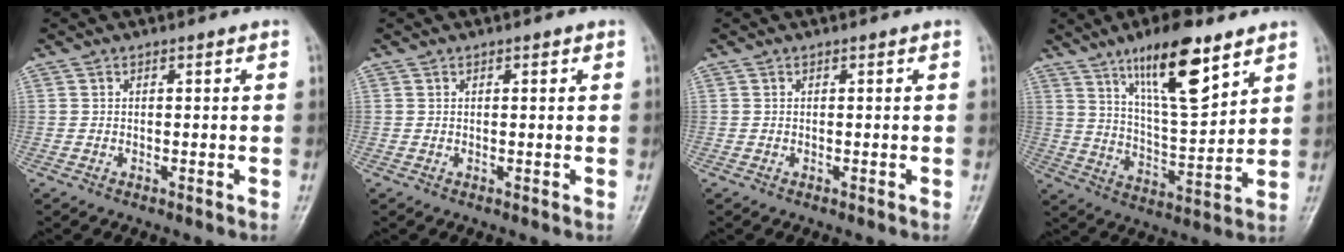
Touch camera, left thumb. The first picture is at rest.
{"total": 0.6, "force": [0.2, 0.3, 0.5], "torque": [-0.007, 0.000, 0.003]}
{"total": 0.0}
{"total": 15.4, "force": [9.3, 4.5, 11.4], "torque": [-0.168, -0.053, 0.163]}